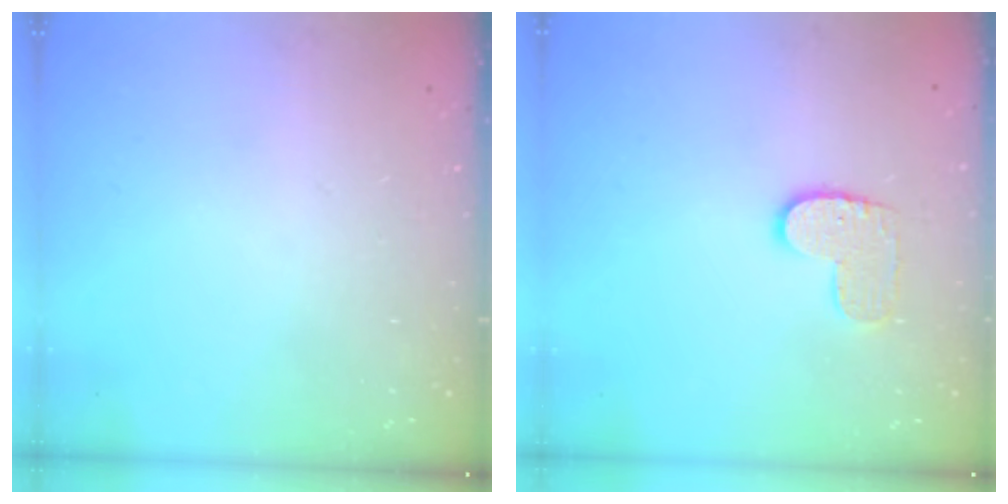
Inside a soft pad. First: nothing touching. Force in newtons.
{"total": 7.9, "press": 7.9, "slide": 0.3}